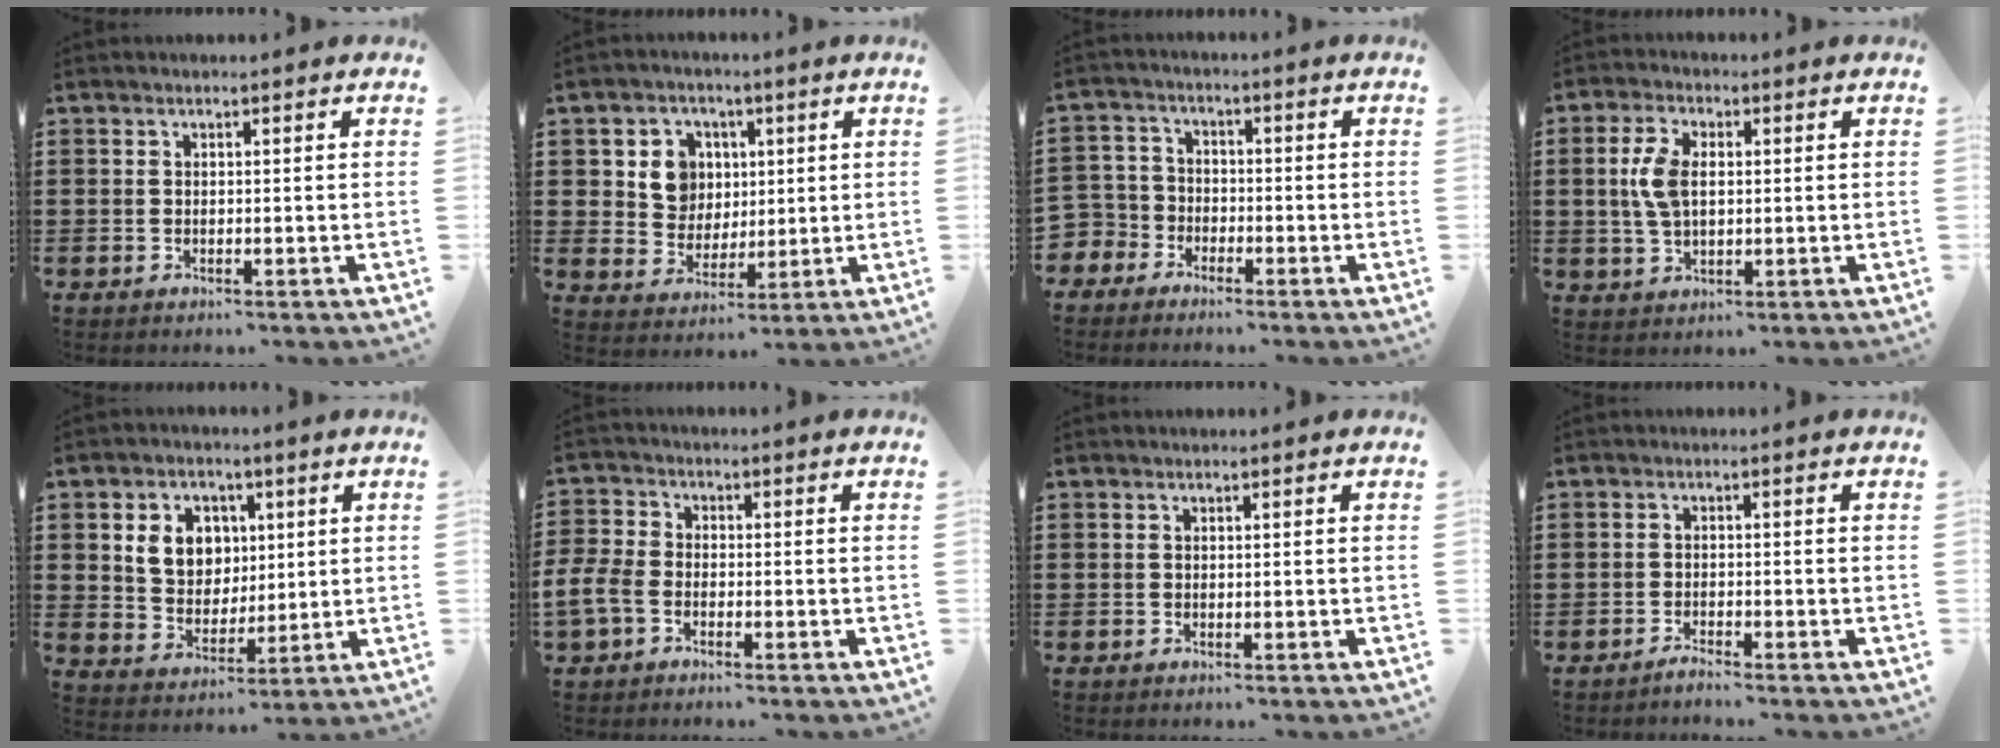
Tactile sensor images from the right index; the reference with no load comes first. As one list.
[{"total": 6.9, "force": [1.7, 6.3, 2.2], "torque": [-0.059, 0.014, 0.028]}, {"total": 4.2, "force": [-3.0, 2.9, 0.1], "torque": [-0.033, -0.001, -0.070]}, {"total": 5.9, "force": [0.7, 3.3, 4.8], "torque": [-0.115, 0.009, 0.005]}, {"total": 7.3, "force": [2.1, 6.2, 3.1], "torque": [-0.074, 0.015, 0.034]}, {"total": 4.5, "force": [-2.5, 2.8, 2.5], "torque": [-0.080, -0.001, -0.057]}, {"total": 0.0}, {"total": 1.4, "force": [-1.4, 0.0, 0.1], "torque": [-0.005, 0.003, -0.028]}]